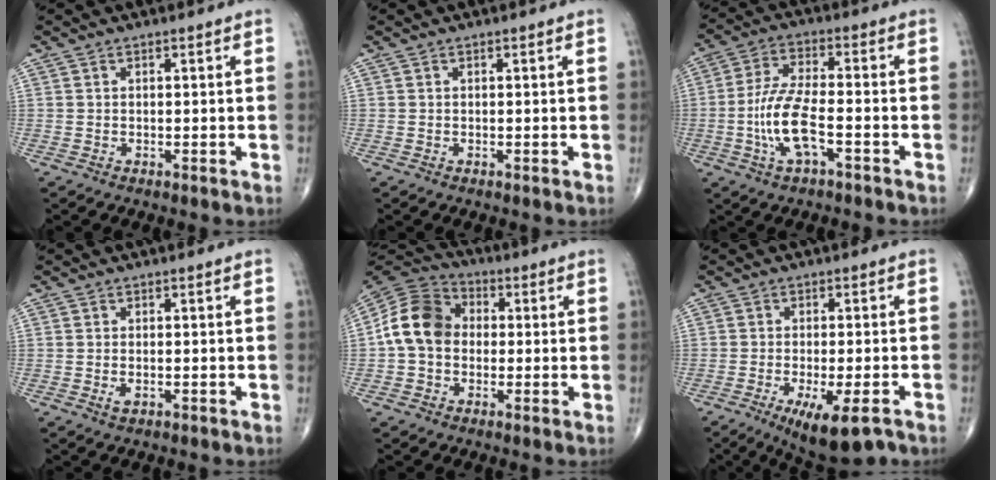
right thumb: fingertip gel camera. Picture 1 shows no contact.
{"total": 0.0}
{"total": 10.2, "force": [-3.2, 3.5, 9.0], "torque": [-0.194, 0.024, -0.062]}
{"total": 1.4, "force": [-0.5, 0.7, 1.1], "torque": [-0.021, 0.002, -0.006]}
{"total": 11.6, "force": [0.0, 9.2, 7.1], "torque": [-0.121, 0.034, -0.015]}
{"total": 9.8, "force": [-5.6, 2.7, 7.6], "torque": [-0.116, -0.003, -0.083]}